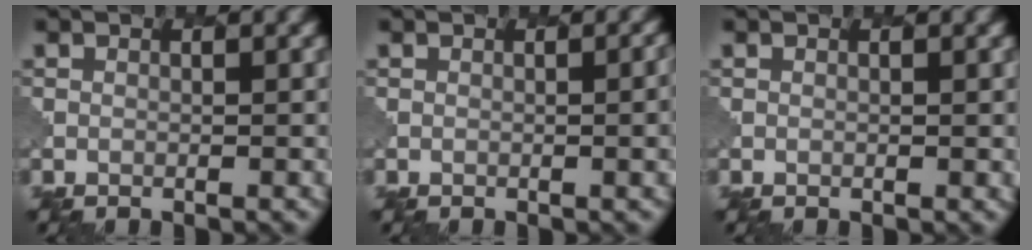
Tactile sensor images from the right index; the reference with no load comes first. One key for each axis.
{"total": 2.9, "fx": 0.0, "fy": 1.1, "fz": 2.7, "tx": -0.015, "ty": 0.007, "tz": -0.002}
{"total": 0.0}